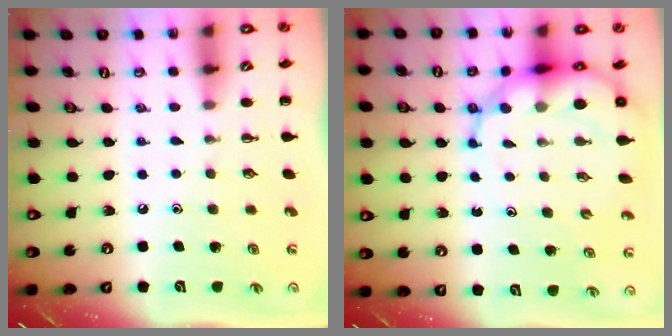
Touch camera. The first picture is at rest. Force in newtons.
{"total": 11.8, "press": 11.4, "slide": 3.0}